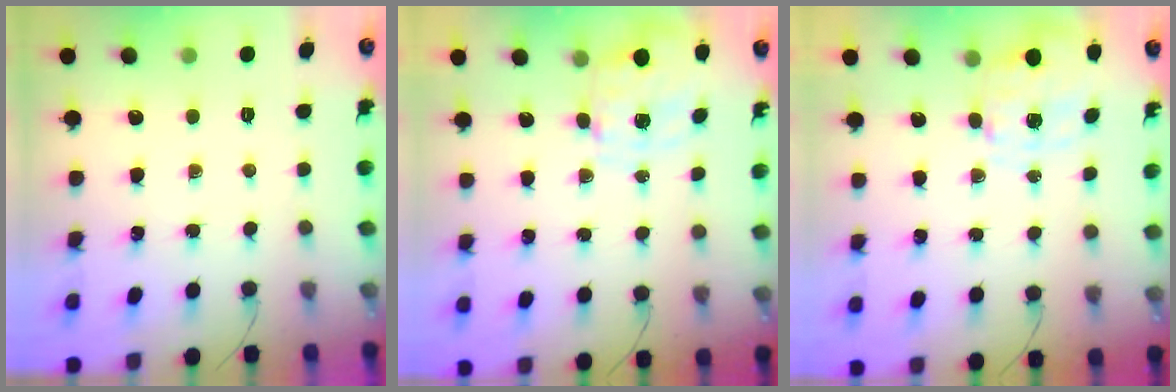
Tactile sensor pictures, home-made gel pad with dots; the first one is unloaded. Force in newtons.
{"total": 2.7, "press": 2.5, "slide": 1.0}
{"total": 2.5, "press": 2.3, "slide": 1.0}